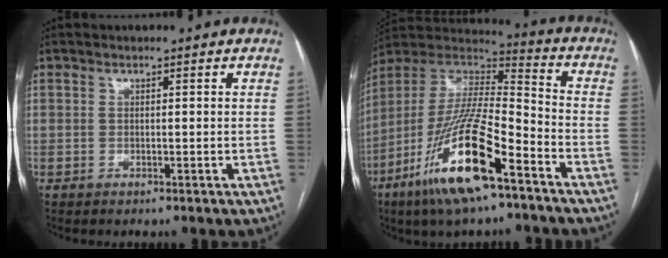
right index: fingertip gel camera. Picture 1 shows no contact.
{"total": 20.5, "force": [-11.1, 3.6, 16.8], "torque": [-0.347, -0.035, -0.205]}